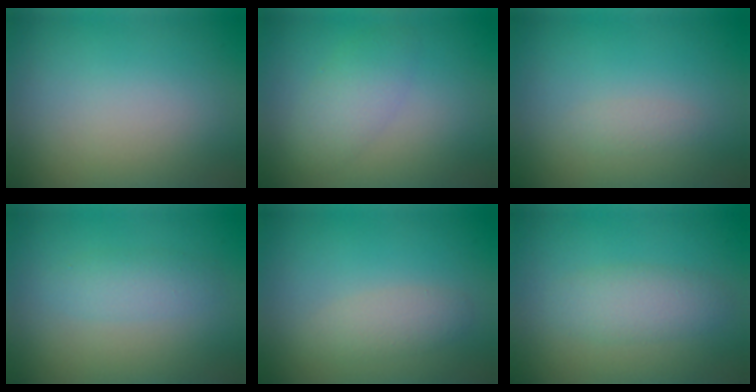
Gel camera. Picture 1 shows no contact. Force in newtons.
{"total": 2.9, "press": 2.9, "slide": 0.2}
{"total": 0.8, "press": 0.8, "slide": 0.0}
{"total": 1.9, "press": 1.9, "slide": 0.0}
{"total": 1.7, "press": 1.7, "slide": 0.1}
{"total": 2.7, "press": 2.7, "slide": 0.1}